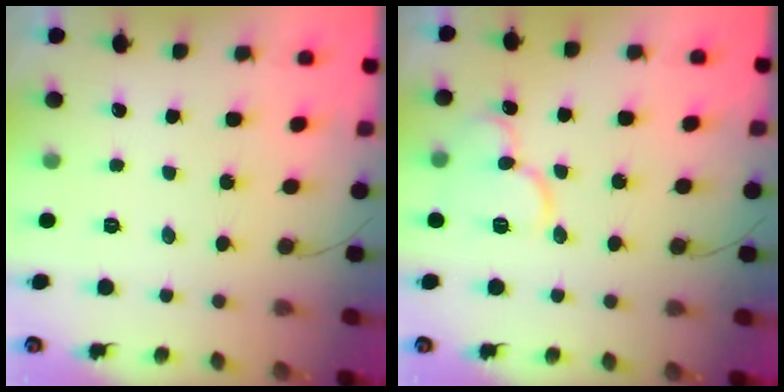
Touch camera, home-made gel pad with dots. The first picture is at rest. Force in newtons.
{"total": 12.4, "press": 12.3, "slide": 1.5}